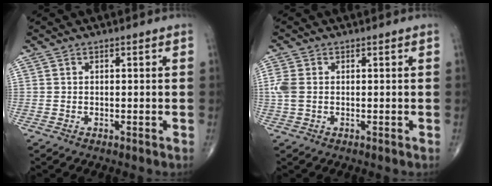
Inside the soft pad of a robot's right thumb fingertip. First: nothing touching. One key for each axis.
{"total": 3.4, "fx": 0.1, "fy": 2.2, "fz": 2.5, "tx": -0.083, "ty": 0.004, "tz": 0.001}